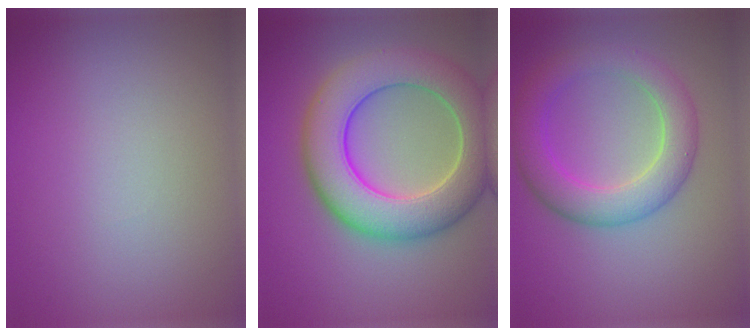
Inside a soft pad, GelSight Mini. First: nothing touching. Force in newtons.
{"total": 9.3, "press": 9.3, "slide": 0.6}
{"total": 5.2, "press": 5.2, "slide": 0.1}